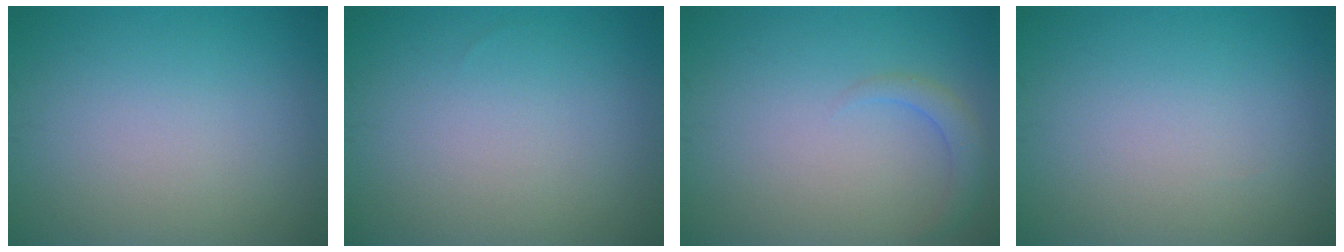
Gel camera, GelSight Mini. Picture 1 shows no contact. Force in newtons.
{"total": 0.0}
{"total": 1.7, "press": 1.7, "slide": 0.3}
{"total": 0.0}